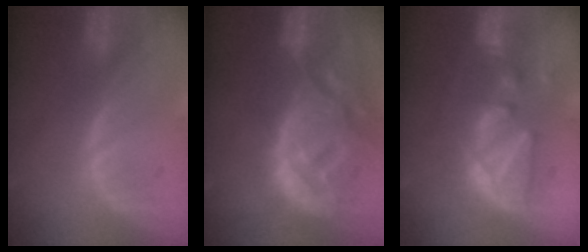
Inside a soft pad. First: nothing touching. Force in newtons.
{"total": 14.0, "press": 12.1, "slide": 6.9}
{"total": 8.6, "press": 8.5, "slide": 1.5}